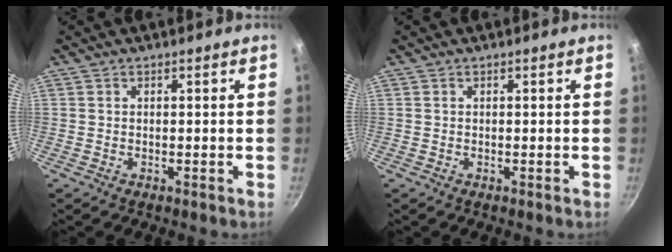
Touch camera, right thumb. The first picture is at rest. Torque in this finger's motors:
{"motor_torque": [-0.07, 0.07, -0.07, 0.07, 0.00]}